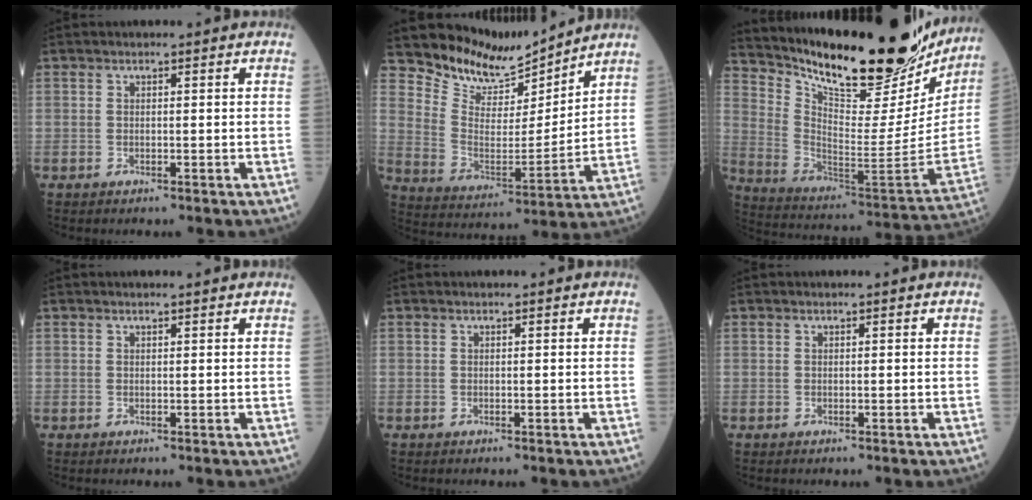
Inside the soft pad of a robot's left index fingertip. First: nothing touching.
{"total": 10.4, "force": [10.2, 2.1, 0.9], "torque": [-0.026, -0.012, 0.196]}
{"total": 29.6, "force": [24.5, 6.6, 15.2], "torque": [-0.250, -0.060, 0.354]}
{"total": 1.5, "force": [1.4, 0.0, 0.6], "torque": [-0.006, 0.006, 0.018]}
{"total": 0.0}
{"total": 0.0}